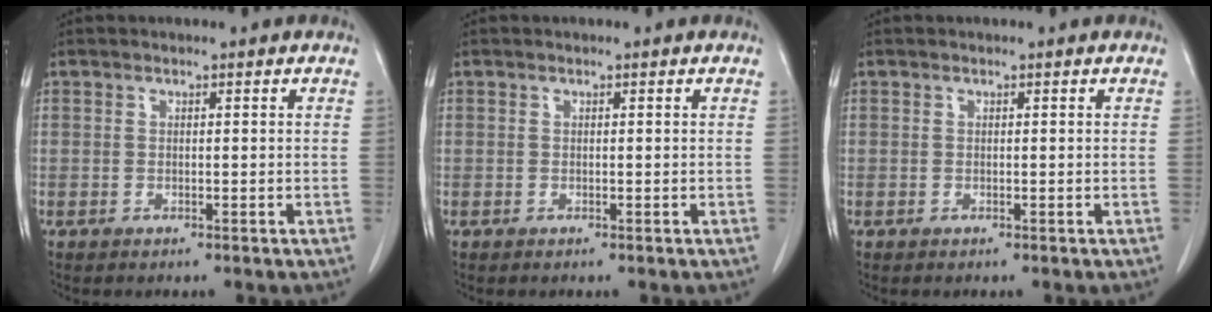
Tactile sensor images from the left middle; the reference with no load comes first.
{"total": 0.0}
{"total": 0.0}